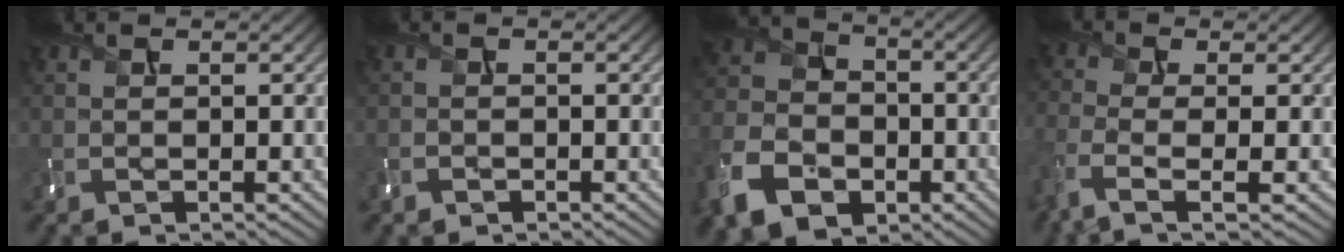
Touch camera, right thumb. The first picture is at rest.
{"total": 1.5, "force": [-1.2, 0.9, 0.3], "torque": [-0.008, -0.004, -0.027]}
{"total": 12.5, "force": [-6.3, 8.8, 6.2], "torque": [-0.165, -0.044, -0.132]}
{"total": 6.3, "force": [-3.1, 2.4, 4.9], "torque": [-0.125, -0.019, -0.069]}